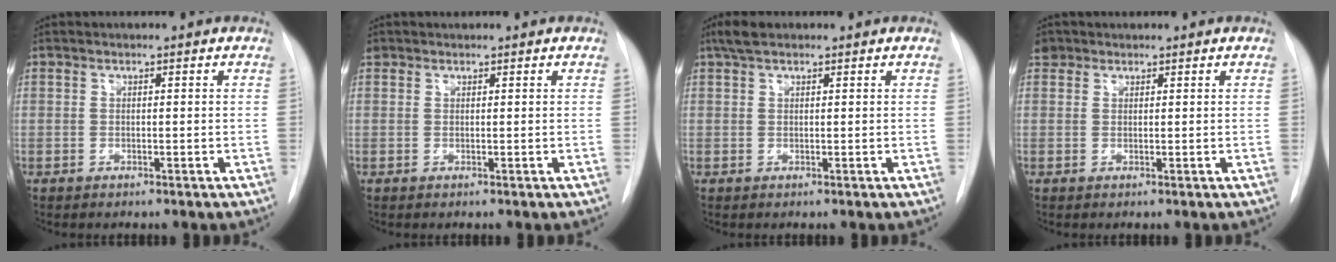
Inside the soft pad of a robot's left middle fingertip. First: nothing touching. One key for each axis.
{"total": 1.0, "fx": 0.8, "fy": 0.6, "fz": -0.1, "tx": 0.003, "ty": 0.016, "tz": 0.013}
{"total": 2.6, "fx": 1.9, "fy": 1.1, "fz": 1.5, "tx": -0.030, "ty": 0.015, "tz": 0.036}
{"total": 1.9, "fx": 1.3, "fy": 1.4, "fz": 0.0, "tx": 0.004, "ty": 0.015, "tz": 0.019}